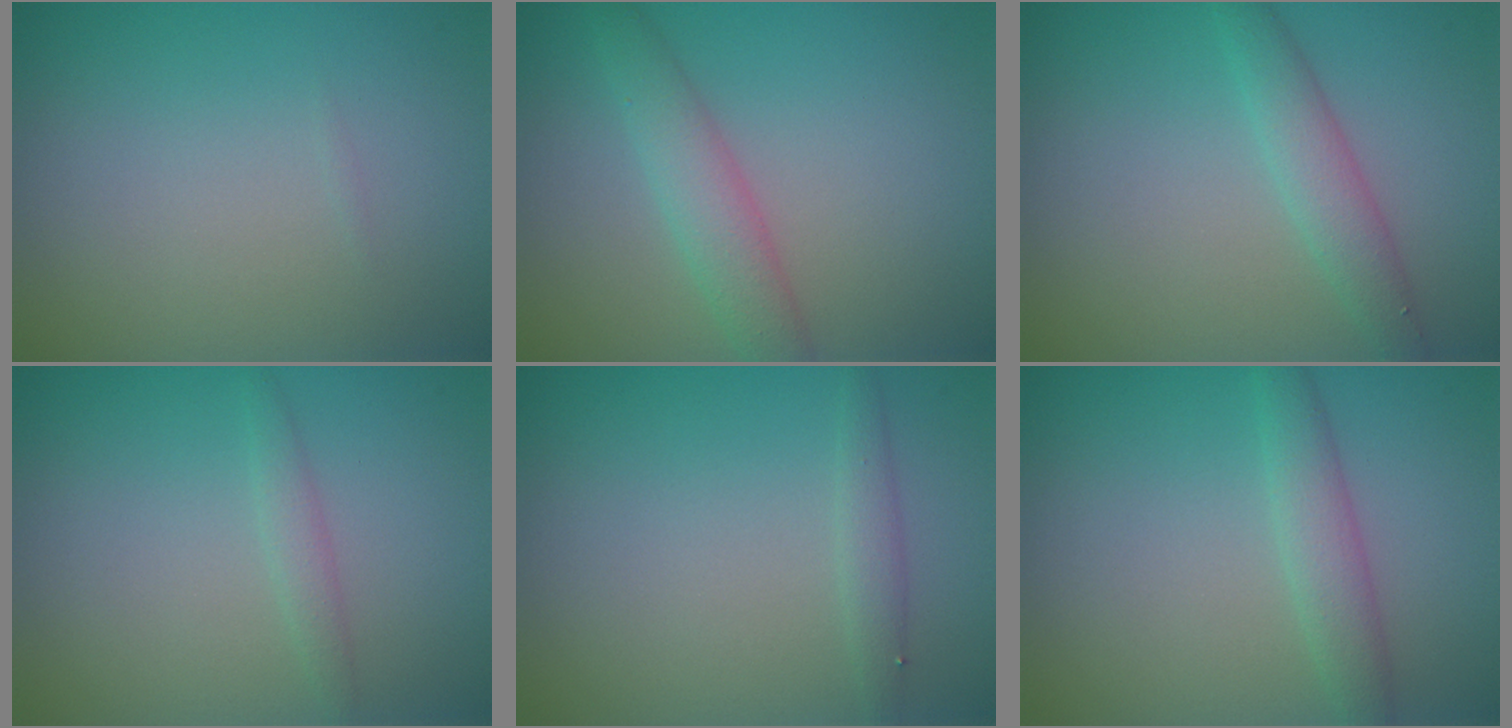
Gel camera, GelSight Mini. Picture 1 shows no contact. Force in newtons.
{"total": 3.0, "press": 3.0, "slide": 0.1}
{"total": 2.4, "press": 2.4, "slide": 0.1}
{"total": 1.2, "press": 1.2, "slide": 0.0}
{"total": 0.7, "press": 0.7, "slide": 0.1}
{"total": 2.5, "press": 2.5, "slide": 0.1}